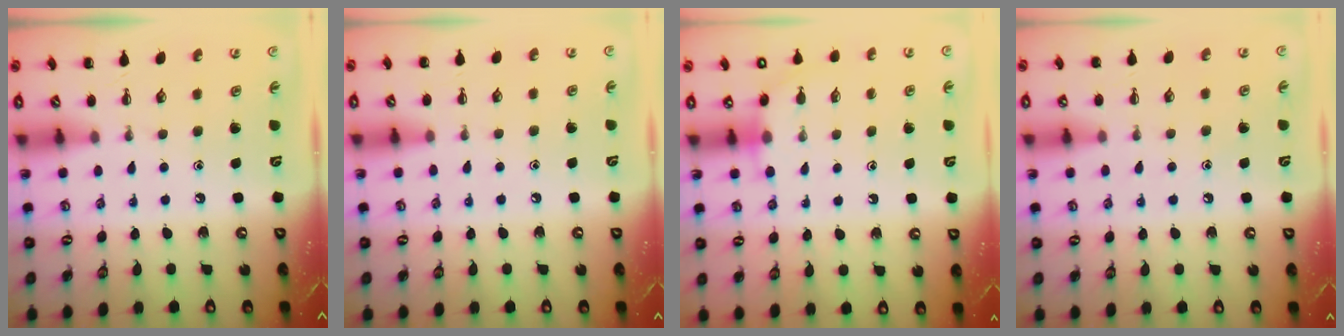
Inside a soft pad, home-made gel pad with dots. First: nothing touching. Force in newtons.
{"total": 6.3, "press": 5.9, "slide": 2.4}
{"total": 6.4, "press": 6.3, "slide": 1.3}
{"total": 6.7, "press": 6.4, "slide": 2.1}